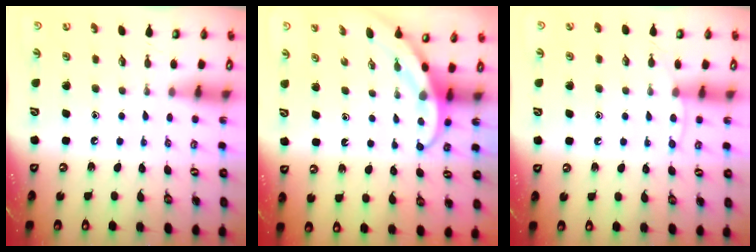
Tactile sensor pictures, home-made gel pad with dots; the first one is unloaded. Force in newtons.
{"total": 3.7, "press": 3.7, "slide": 0.4}
{"total": 5.6, "press": 5.5, "slide": 0.6}